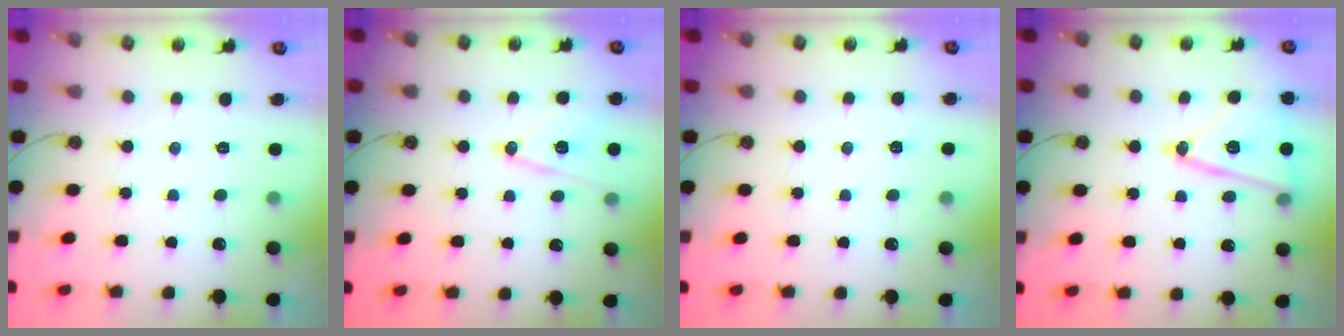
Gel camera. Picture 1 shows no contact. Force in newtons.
{"total": 12.7, "press": 12.2, "slide": 3.5}
{"total": 2.4, "press": 1.7, "slide": 1.7}
{"total": 15.5, "press": 15.1, "slide": 3.7}